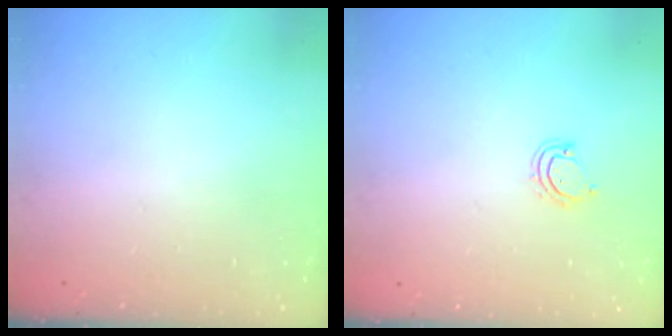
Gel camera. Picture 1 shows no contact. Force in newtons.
{"total": 4.9, "press": 4.9, "slide": 0.3}